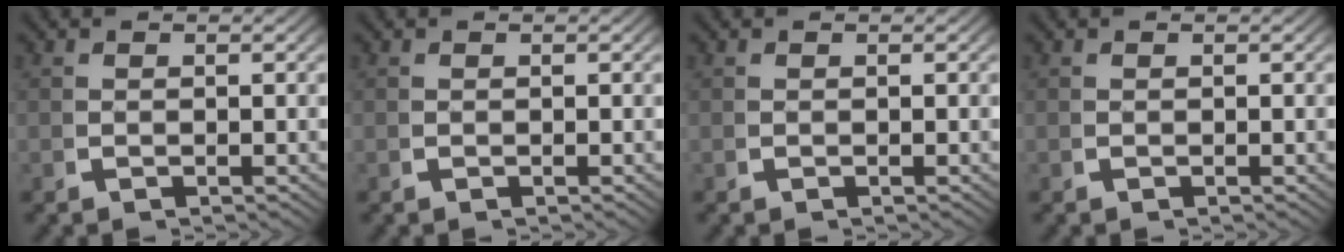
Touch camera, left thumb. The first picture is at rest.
{"total": 0.0}
{"total": 0.0}
{"total": 0.0}